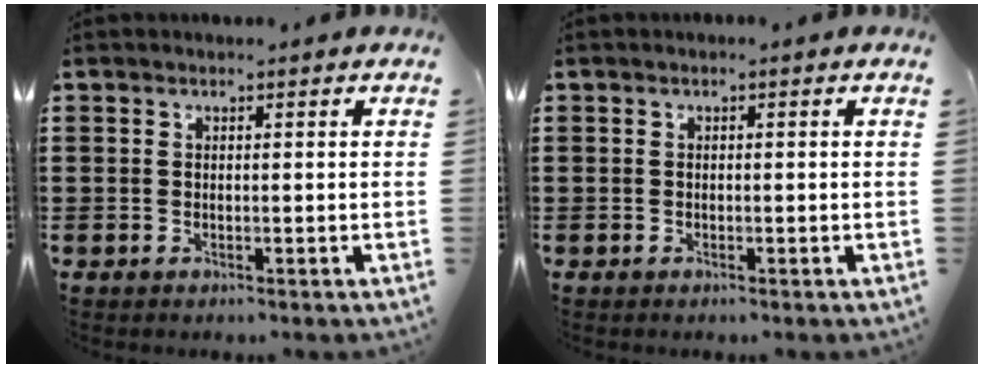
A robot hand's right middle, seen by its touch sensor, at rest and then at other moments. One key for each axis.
{"total": 0.0}